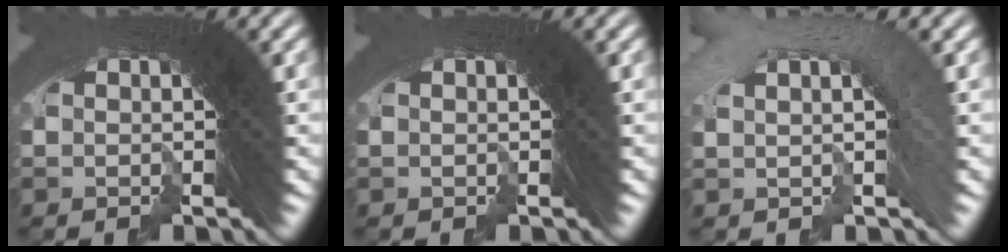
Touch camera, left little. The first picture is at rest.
{"total": 0.0}
{"total": 2.9, "force": [-2.5, 1.4, -0.4], "torque": [0.007, 0.007, -0.043]}